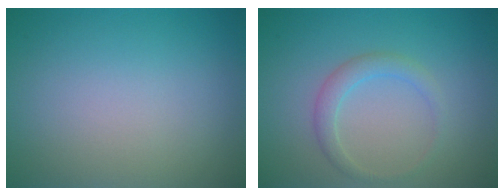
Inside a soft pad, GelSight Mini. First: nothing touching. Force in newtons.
{"total": 1.8, "press": 1.8, "slide": 0.2}